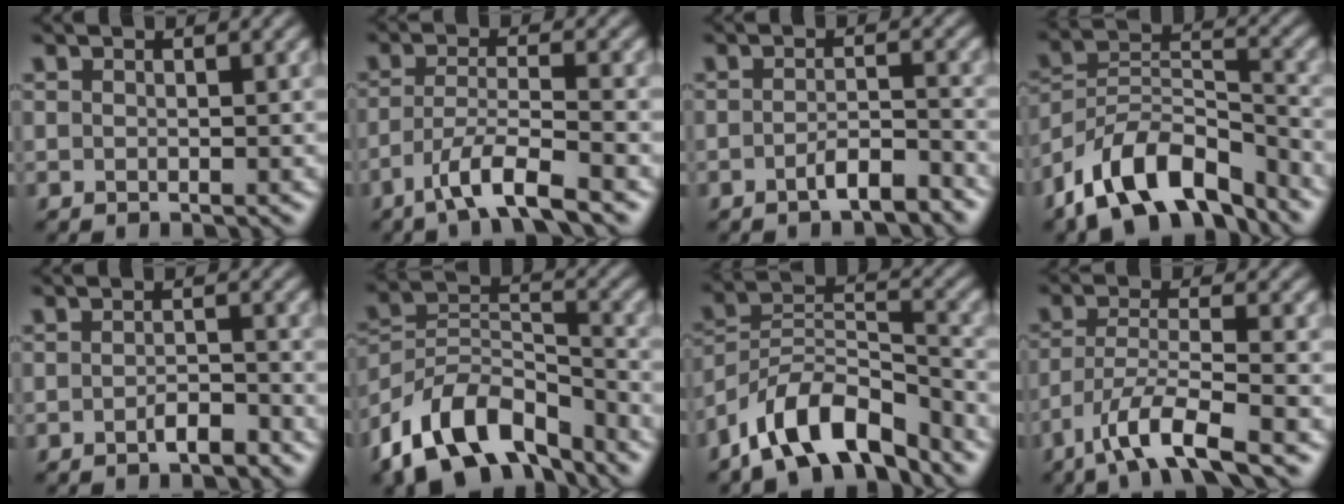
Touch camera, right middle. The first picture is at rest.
{"total": 5.1, "force": [-3.2, 0.8, 3.8], "torque": [-0.071, 0.003, -0.062]}
{"total": 2.5, "force": [-1.6, 0.6, 1.9], "torque": [-0.033, 0.009, -0.028]}
{"total": 9.7, "force": [-6.9, 4.3, 5.3], "torque": [-0.089, 0.004, -0.140]}
{"total": 1.6, "force": [-1.0, 0.6, 1.2], "torque": [-0.025, 0.006, -0.016]}
{"total": 10.3, "force": [-7.0, 5.2, 5.6], "torque": [-0.099, 0.006, -0.142]}
{"total": 8.5, "force": [-6.2, 3.4, 4.8], "torque": [-0.077, 0.004, -0.124]}
{"total": 6.2, "force": [-3.9, 1.3, 4.5], "torque": [-0.086, 0.001, -0.078]}